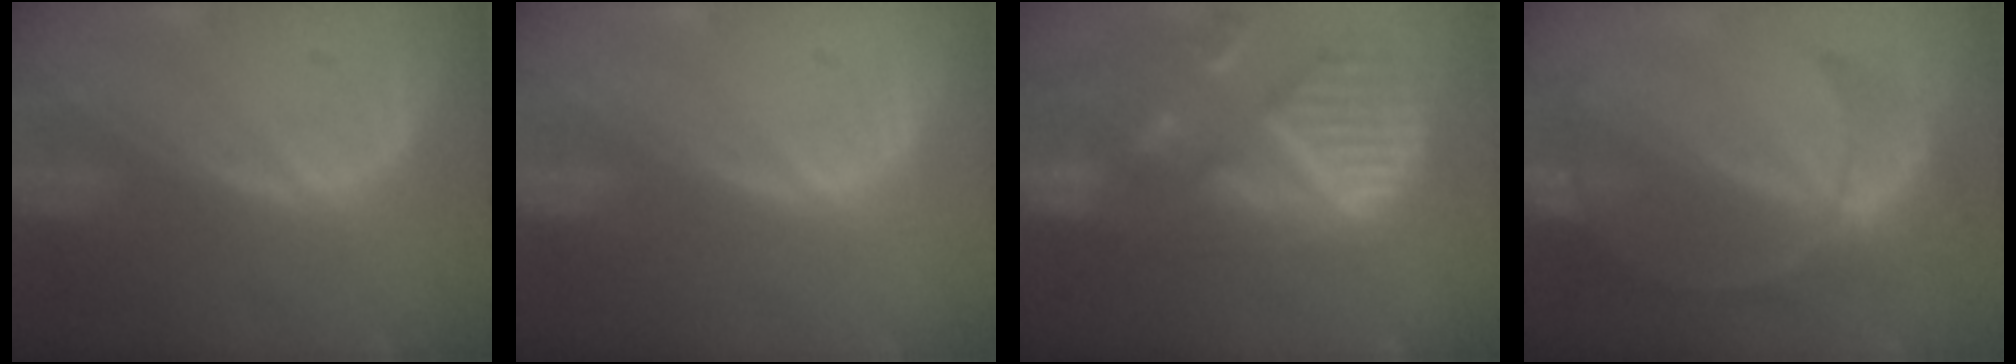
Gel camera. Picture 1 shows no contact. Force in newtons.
{"total": 0.0}
{"total": 12.6, "press": 10.7, "slide": 6.8}
{"total": 7.5, "press": 6.6, "slide": 3.6}